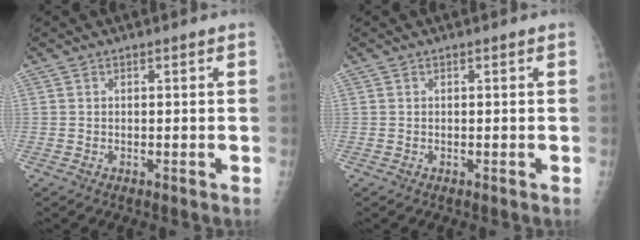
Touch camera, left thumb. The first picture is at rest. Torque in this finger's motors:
{"motor_torque": [0.00, 0.00, -0.01, -0.02, 0.00]}